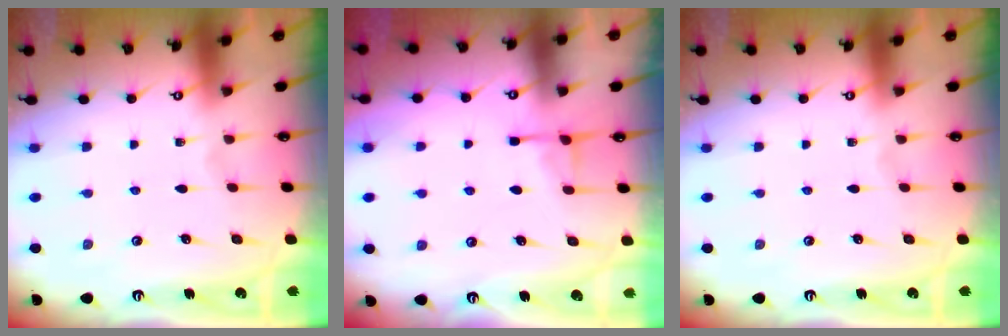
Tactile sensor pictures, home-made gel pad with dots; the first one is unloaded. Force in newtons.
{"total": 4.3, "press": 4.3, "slide": 0.7}
{"total": 0.0}